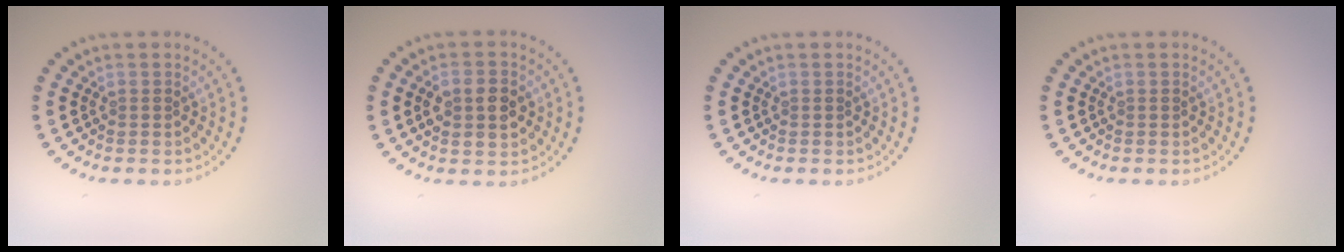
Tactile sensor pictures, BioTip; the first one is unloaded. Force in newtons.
{"total": 3.8, "press": 3.8, "slide": 0.2}
{"total": 0.0}
{"total": 0.0}